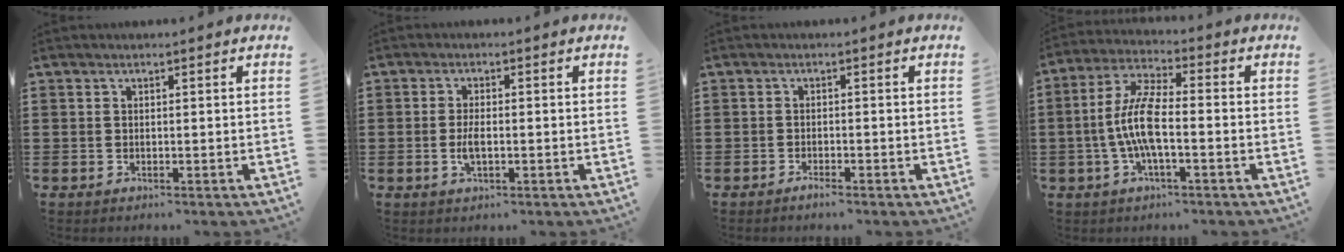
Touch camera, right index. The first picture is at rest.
{"total": 2.9, "force": [-0.6, 1.1, 2.7], "torque": [-0.055, -0.001, -0.013]}
{"total": 1.1, "force": [-1.0, 0.1, 0.5], "torque": [-0.012, -0.004, -0.018]}
{"total": 8.5, "force": [-1.6, 2.4, 8.0], "torque": [-0.179, -0.013, -0.035]}